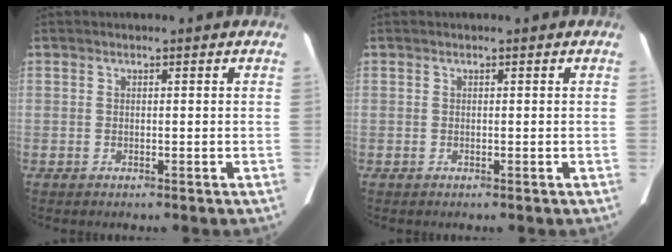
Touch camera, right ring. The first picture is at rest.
{"total": 0.0}